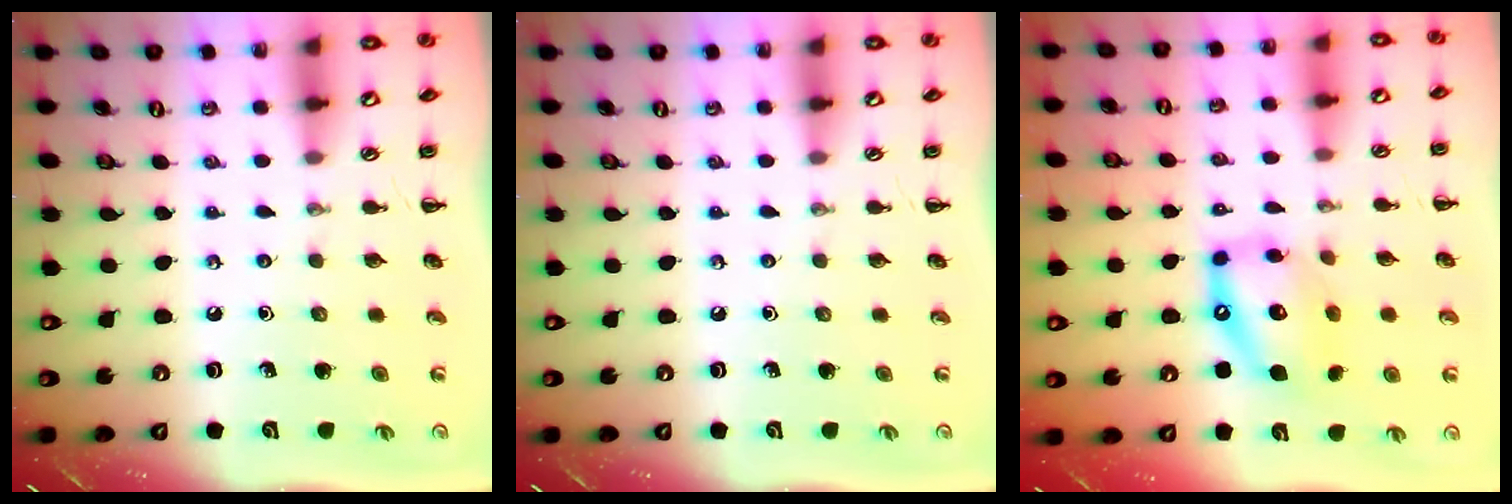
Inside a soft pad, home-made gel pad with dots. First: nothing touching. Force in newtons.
{"total": 0.0}
{"total": 12.2, "press": 11.9, "slide": 2.5}